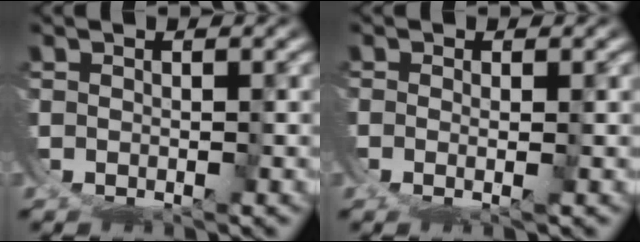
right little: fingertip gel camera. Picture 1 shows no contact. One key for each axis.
{"total": 1.9, "fx": 0.6, "fy": -1.5, "fz": 1.1, "tx": -0.014, "ty": -0.002, "tz": 0.013}